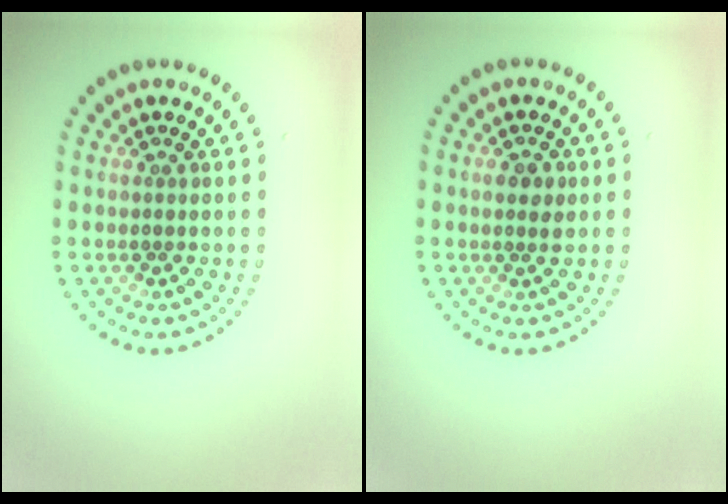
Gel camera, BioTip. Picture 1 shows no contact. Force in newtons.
{"total": 1.7, "press": 1.6, "slide": 0.3}